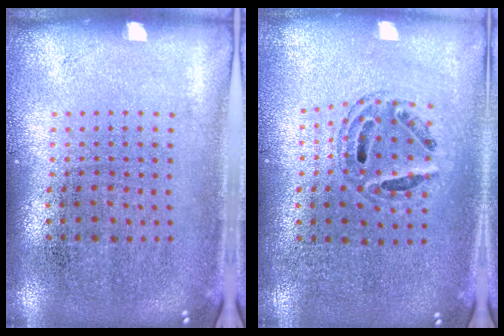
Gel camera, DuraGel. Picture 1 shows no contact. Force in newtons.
{"total": 0.8, "press": 0.8, "slide": 0.2}